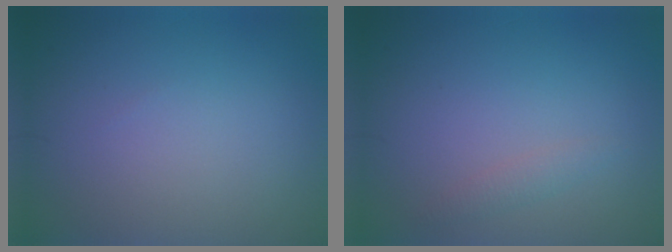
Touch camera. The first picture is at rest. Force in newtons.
{"total": 1.0, "press": 1.0, "slide": 0.0}